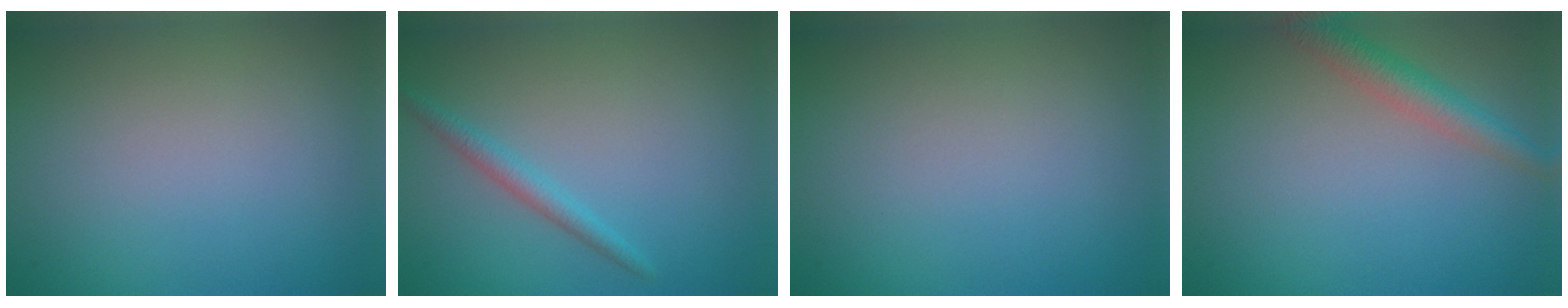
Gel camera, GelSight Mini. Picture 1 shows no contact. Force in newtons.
{"total": 1.7, "press": 1.7, "slide": 0.1}
{"total": 0.0}
{"total": 3.2, "press": 3.2, "slide": 0.1}